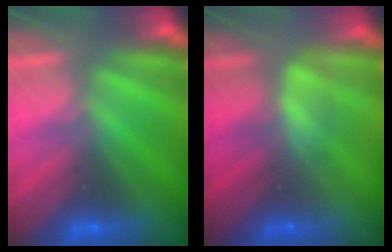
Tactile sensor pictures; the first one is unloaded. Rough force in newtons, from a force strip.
{"total": 2.4}